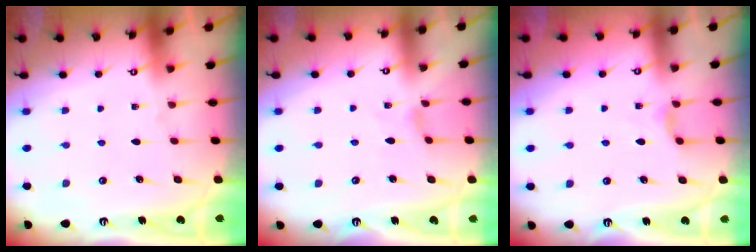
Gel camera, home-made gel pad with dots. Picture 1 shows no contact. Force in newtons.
{"total": 0.0}
{"total": 2.7, "press": 2.6, "slide": 0.5}